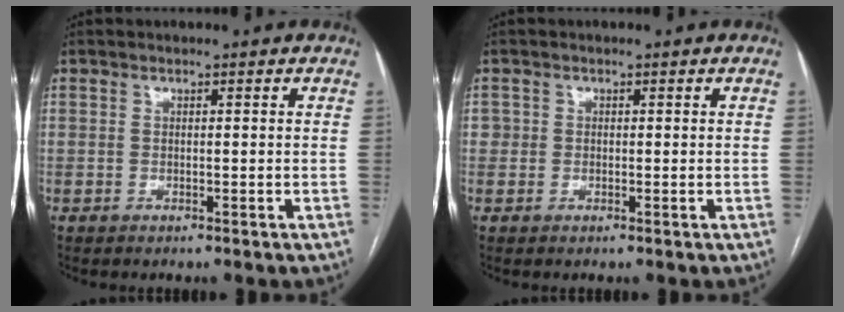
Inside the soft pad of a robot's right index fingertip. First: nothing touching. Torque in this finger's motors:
{"motor_torque": [0.19, 0.14, 0.10, 0.03]}